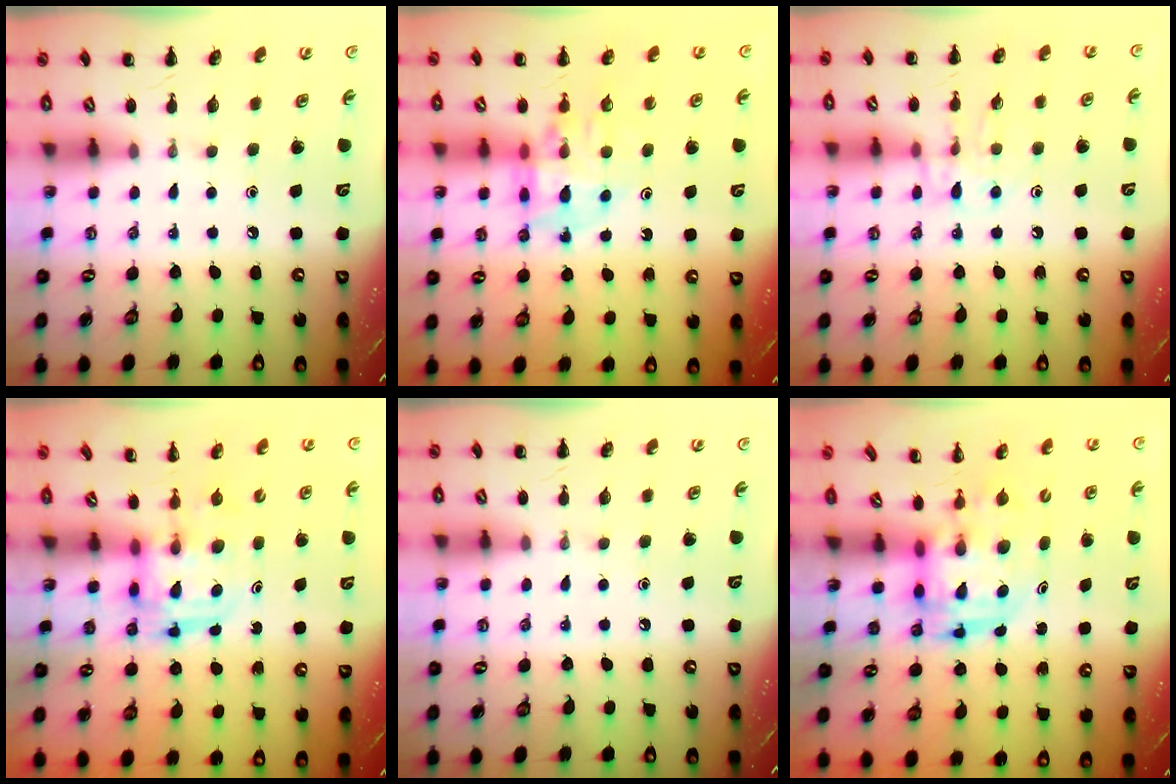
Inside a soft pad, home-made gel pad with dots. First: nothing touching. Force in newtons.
{"total": 10.5, "press": 10.1, "slide": 2.8}
{"total": 9.2, "press": 9.1, "slide": 0.8}
{"total": 3.1, "press": 3.1, "slide": 0.3}
{"total": 0.0}
{"total": 3.7, "press": 3.6, "slide": 0.7}